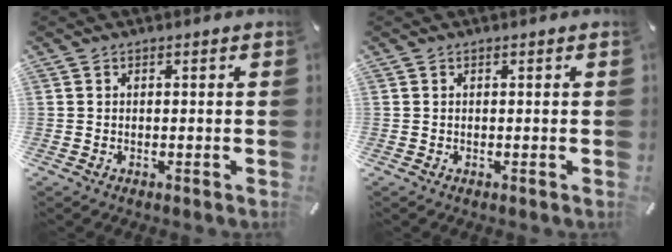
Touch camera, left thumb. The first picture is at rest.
{"total": 0.0}